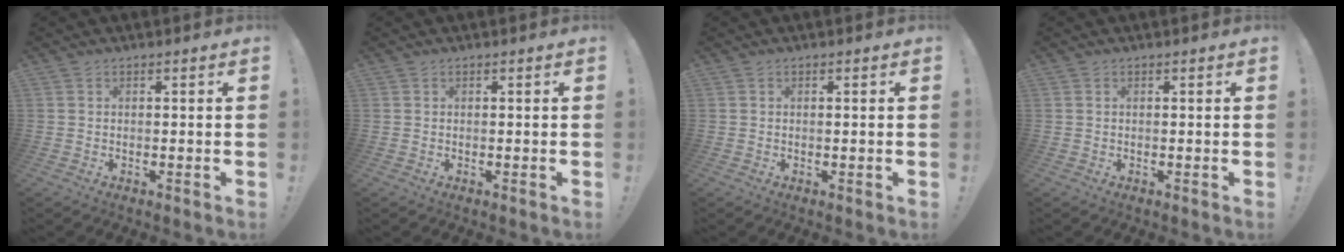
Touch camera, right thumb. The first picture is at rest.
{"total": 0.0}
{"total": 0.5, "force": [0.2, 0.1, 0.5], "torque": [-0.001, -0.003, 0.002]}
{"total": 0.0}